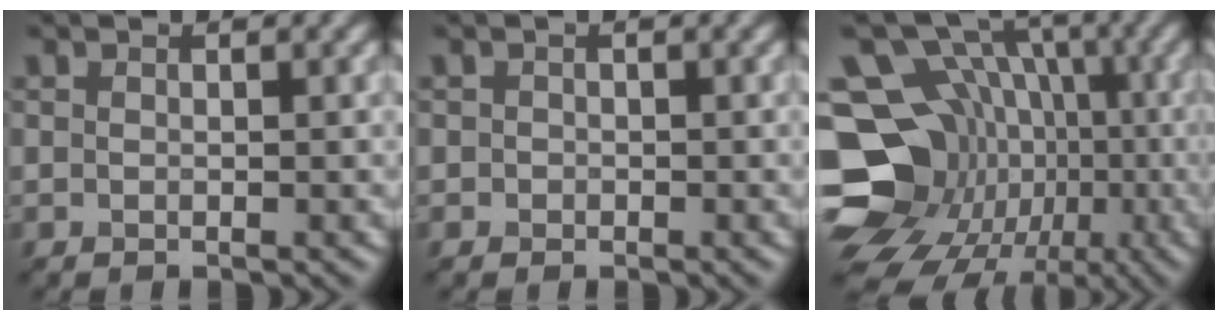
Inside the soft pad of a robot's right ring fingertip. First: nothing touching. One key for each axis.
{"total": 0.6, "fx": -0.2, "fy": 0.5, "fz": -0.2, "tx": 0.006, "ty": 0.000, "tz": -0.007}
{"total": 18.9, "fx": -4.1, "fy": 16.2, "fz": 8.8, "tx": -0.169, "ty": 0.010, "tz": -0.085}